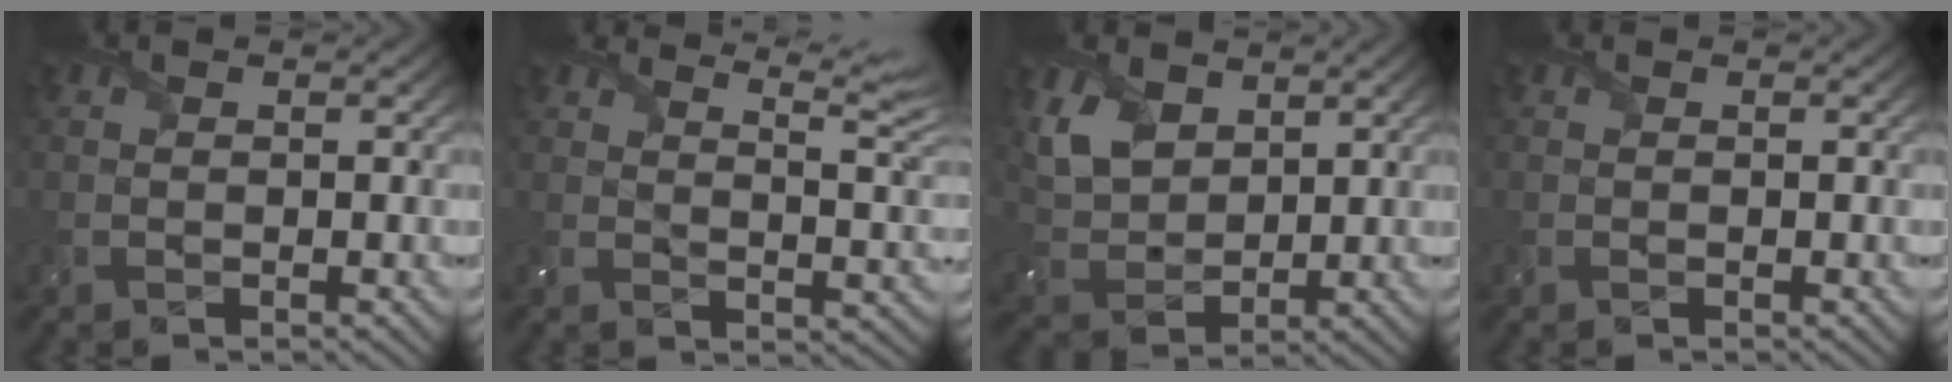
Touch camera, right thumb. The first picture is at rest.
{"total": 7.9, "force": [6.1, 1.9, 4.7], "torque": [-0.079, 0.008, 0.080]}
{"total": 7.4, "force": [3.9, 4.6, 4.3], "torque": [-0.127, -0.002, 0.078]}
{"total": 0.0}